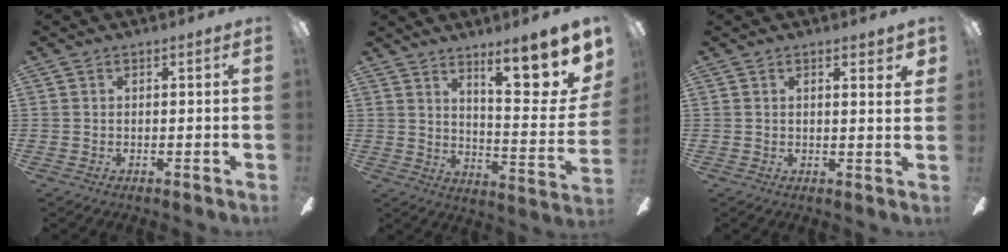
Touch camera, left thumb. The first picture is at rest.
{"total": 17.5, "force": [10.9, 4.5, 12.9], "torque": [-0.180, -0.080, 0.169]}
{"total": 2.5, "force": [1.3, 0.4, 2.1], "torque": [-0.028, -0.006, 0.018]}